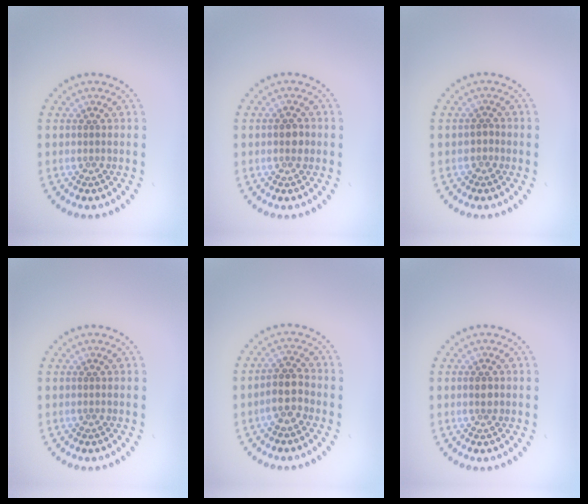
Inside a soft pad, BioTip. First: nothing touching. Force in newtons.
{"total": 1.4, "press": 1.4, "slide": 0.1}
{"total": 0.6, "press": 0.3, "slide": 0.5}
{"total": 0.0}
{"total": 2.7, "press": 2.4, "slide": 1.3}
{"total": 1.2, "press": 1.1, "slide": 0.2}